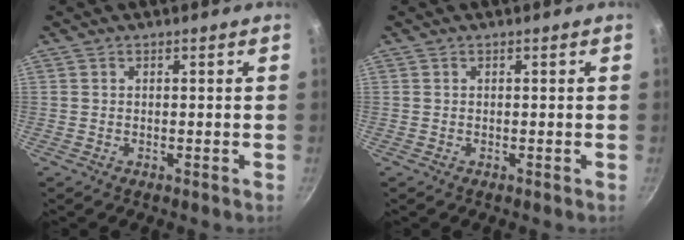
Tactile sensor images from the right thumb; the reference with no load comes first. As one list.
[{"total": 0.0}]